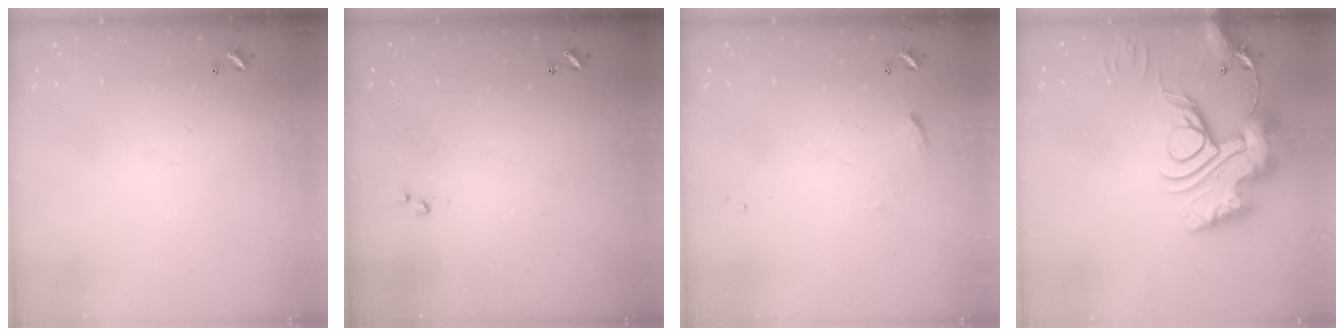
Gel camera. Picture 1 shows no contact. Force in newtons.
{"total": 3.0, "press": 3.0, "slide": 0.4}
{"total": 7.2, "press": 7.2, "slide": 0.7}
{"total": 18.7, "press": 18.6, "slide": 1.7}